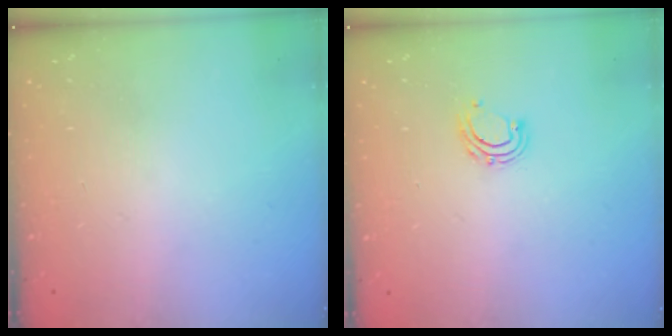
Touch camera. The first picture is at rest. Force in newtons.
{"total": 6.0, "press": 5.8, "slide": 1.3}